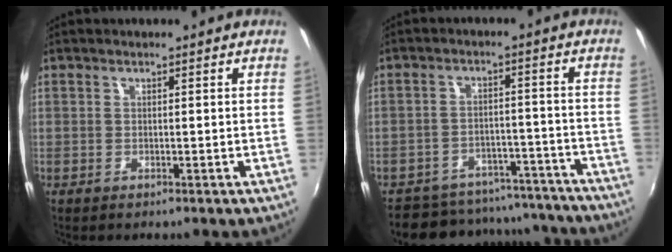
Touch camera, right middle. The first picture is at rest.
{"total": 17.8, "force": [-16.0, 6.6, 4.2], "torque": [-0.092, 0.034, -0.198]}